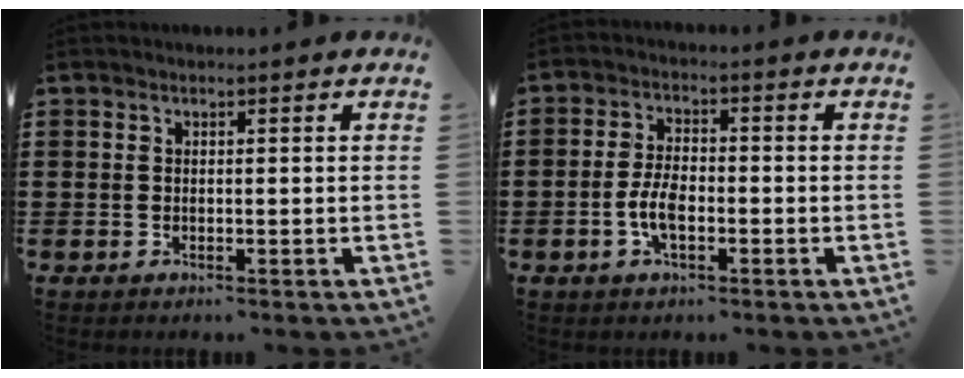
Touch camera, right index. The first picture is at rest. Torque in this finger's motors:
{"motor_torque": [0.33, 1.80, 0.13, 0.02]}